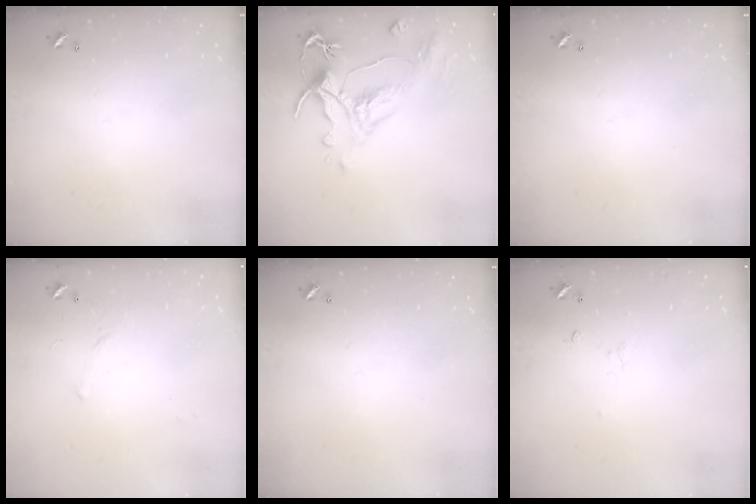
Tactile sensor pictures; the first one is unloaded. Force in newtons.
{"total": 1.5, "press": 0.1, "slide": 1.5}
{"total": 0.0}
{"total": 6.4, "press": 6.3, "slide": 0.7}
{"total": 0.0}
{"total": 1.1, "press": 0.9, "slide": 0.5}